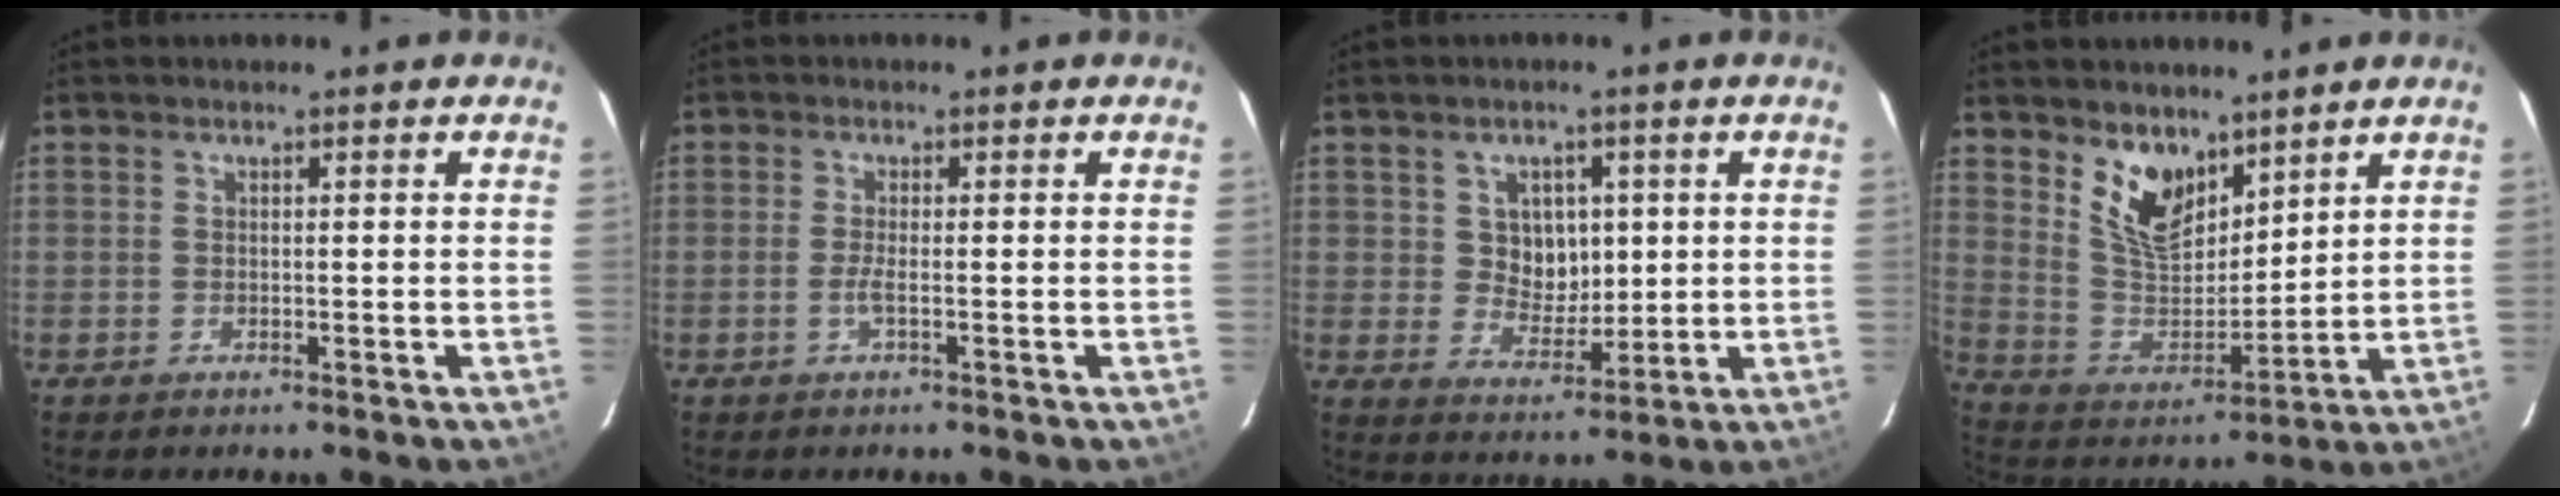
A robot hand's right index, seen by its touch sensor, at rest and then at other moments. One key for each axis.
{"total": 1.8, "fx": -0.7, "fy": -0.1, "fz": 1.7, "tx": -0.034, "ty": -0.003, "tz": -0.016}
{"total": 6.5, "fx": 1.4, "fy": 5.6, "fz": 3.0, "tx": -0.048, "ty": 0.007, "tz": 0.033}
{"total": 11.2, "fx": 7.3, "fy": 6.0, "fz": 5.9, "tx": -0.113, "ty": -0.003, "tz": 0.149}